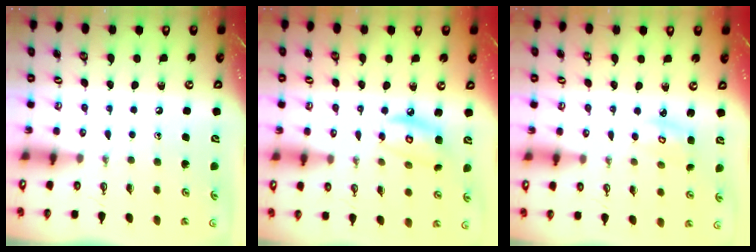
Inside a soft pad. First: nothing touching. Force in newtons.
{"total": 7.9, "press": 7.8, "slide": 0.6}
{"total": 3.2, "press": 3.2, "slide": 0.2}